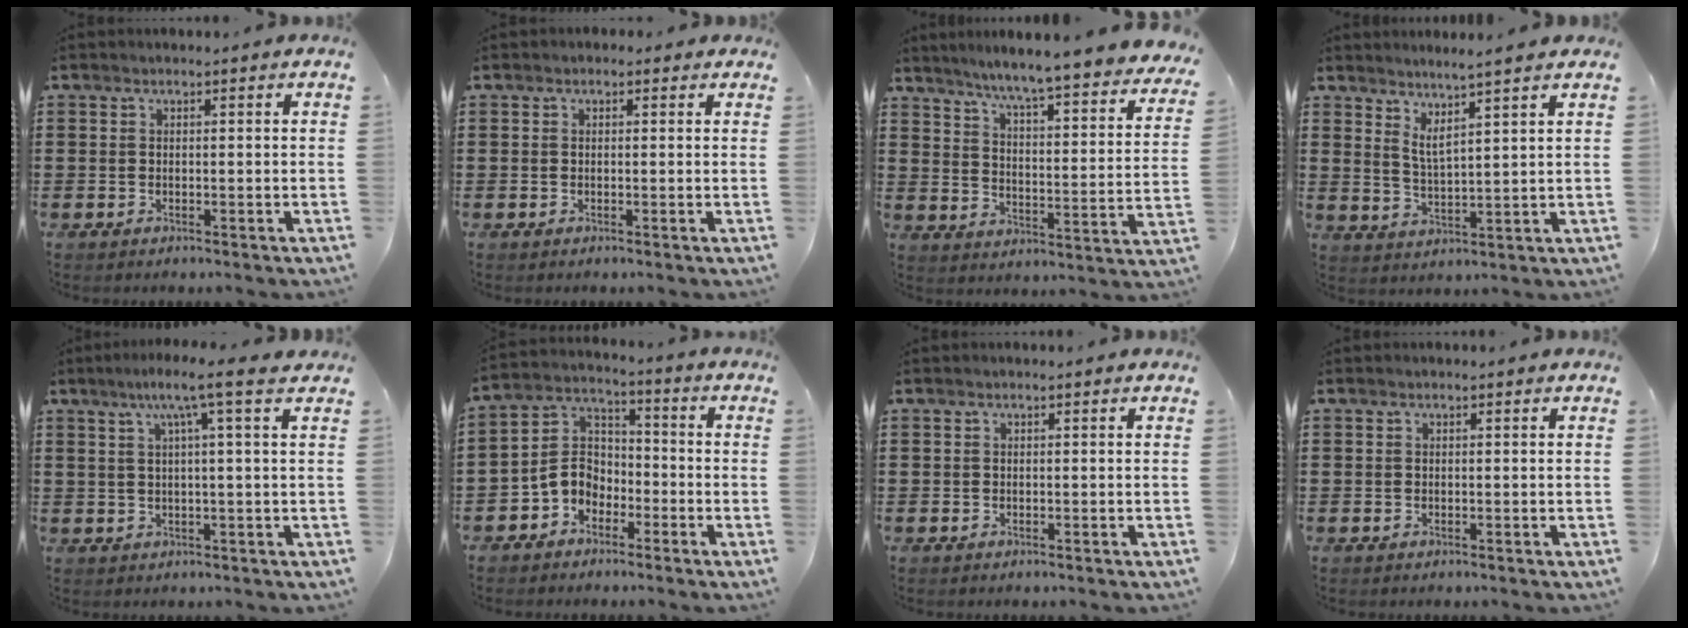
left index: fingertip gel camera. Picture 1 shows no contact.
{"total": 0.7, "force": [0.1, 0.7, 0.3], "torque": [-0.008, 0.006, 0.001]}
{"total": 5.3, "force": [4.7, -1.0, 2.2], "torque": [-0.060, -0.048, 0.067]}
{"total": 3.8, "force": [3.1, -0.2, 2.1], "torque": [-0.052, -0.014, 0.053]}
{"total": 6.3, "force": [4.1, 0.2, 4.8], "torque": [-0.097, -0.008, 0.066]}
{"total": 5.8, "force": [-3.0, 4.4, 2.4], "torque": [-0.074, 0.003, -0.069]}
{"total": 0.0}
{"total": 0.0}